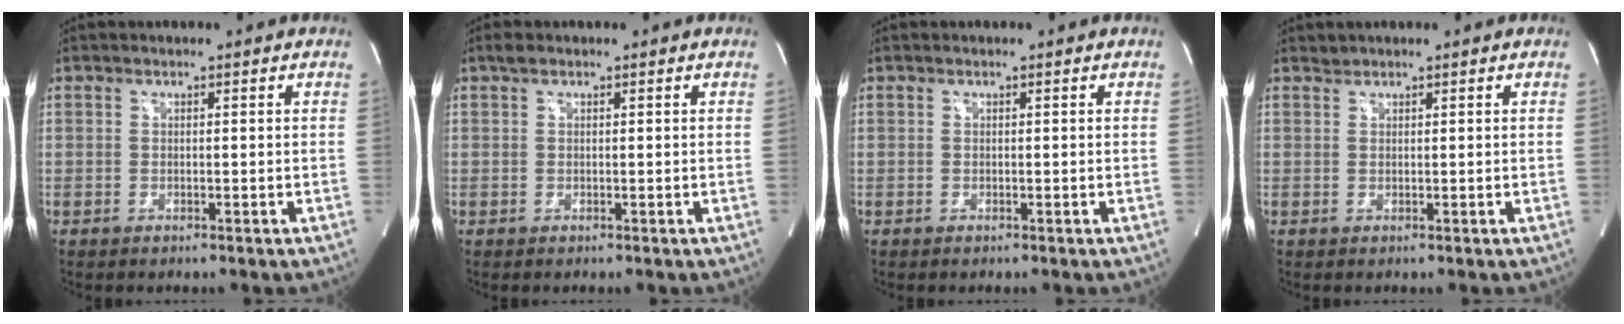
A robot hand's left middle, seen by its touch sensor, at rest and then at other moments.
{"total": 1.0, "force": [0.7, 0.5, 0.5], "torque": [-0.011, 0.011, 0.013]}
{"total": 0.0}
{"total": 0.7, "force": [0.7, 0.0, -0.2], "torque": [0.000, 0.001, 0.013]}